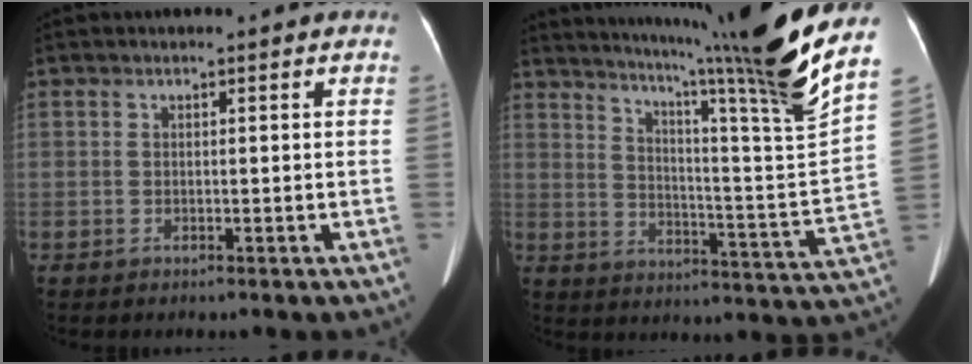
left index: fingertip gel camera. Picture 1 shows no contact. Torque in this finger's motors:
{"motor_torque": [-0.25, -0.66, 0.09, 0.12]}